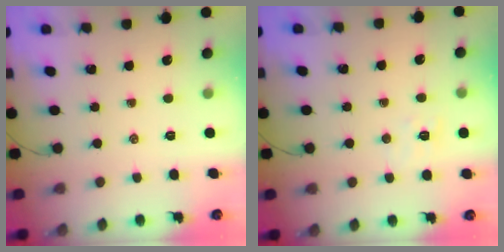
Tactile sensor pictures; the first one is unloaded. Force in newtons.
{"total": 5.8, "press": 5.6, "slide": 1.4}